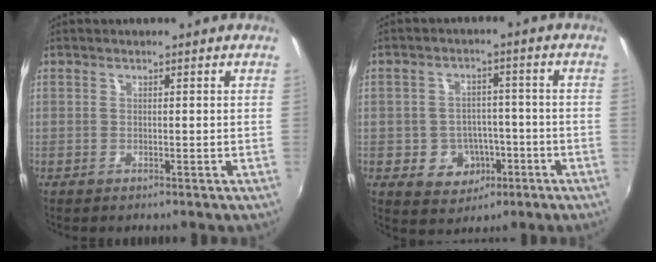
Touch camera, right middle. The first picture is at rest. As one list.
[{"total": 8.0, "force": [-3.0, 6.8, 2.9], "torque": [-0.072, 0.014, -0.025]}]